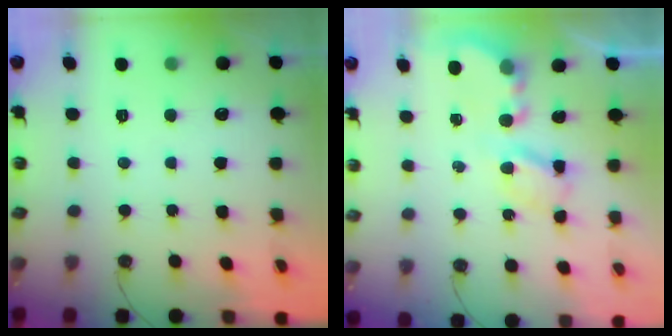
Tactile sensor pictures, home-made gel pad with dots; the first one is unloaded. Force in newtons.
{"total": 4.9, "press": 4.9, "slide": 0.4}